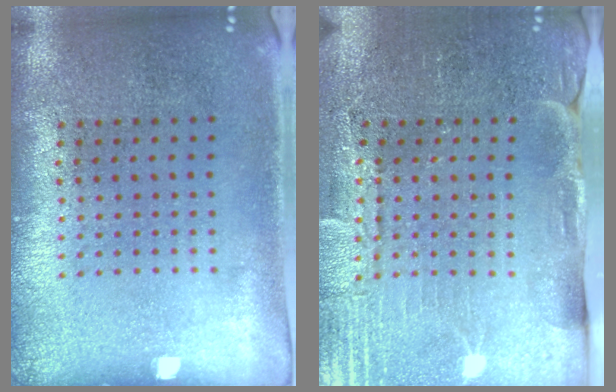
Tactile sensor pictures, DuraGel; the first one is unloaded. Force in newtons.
{"total": 3.7, "press": 3.7, "slide": 0.3}